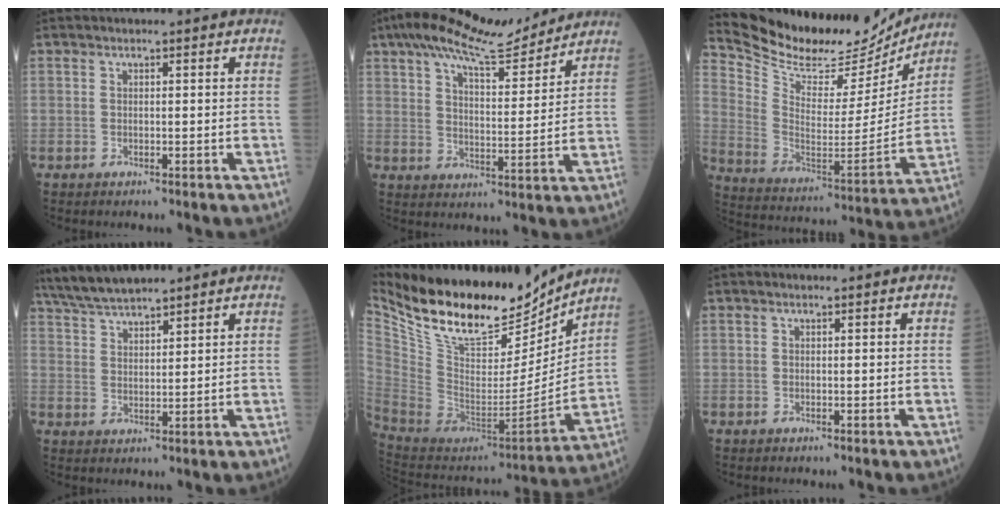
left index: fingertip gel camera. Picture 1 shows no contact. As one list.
[{"total": 13.0, "force": [11.3, 2.2, 6.1], "torque": [-0.106, 0.008, 0.175]}, {"total": 21.4, "force": [19.9, 5.2, 5.9], "torque": [-0.117, -0.038, 0.305]}, {"total": 8.8, "force": [7.9, 1.1, 3.7], "torque": [-0.074, 0.022, 0.148]}, {"total": 24.1, "force": [19.5, 8.0, 11.7], "torque": [-0.229, -0.025, 0.331]}, {"total": 0.0}]